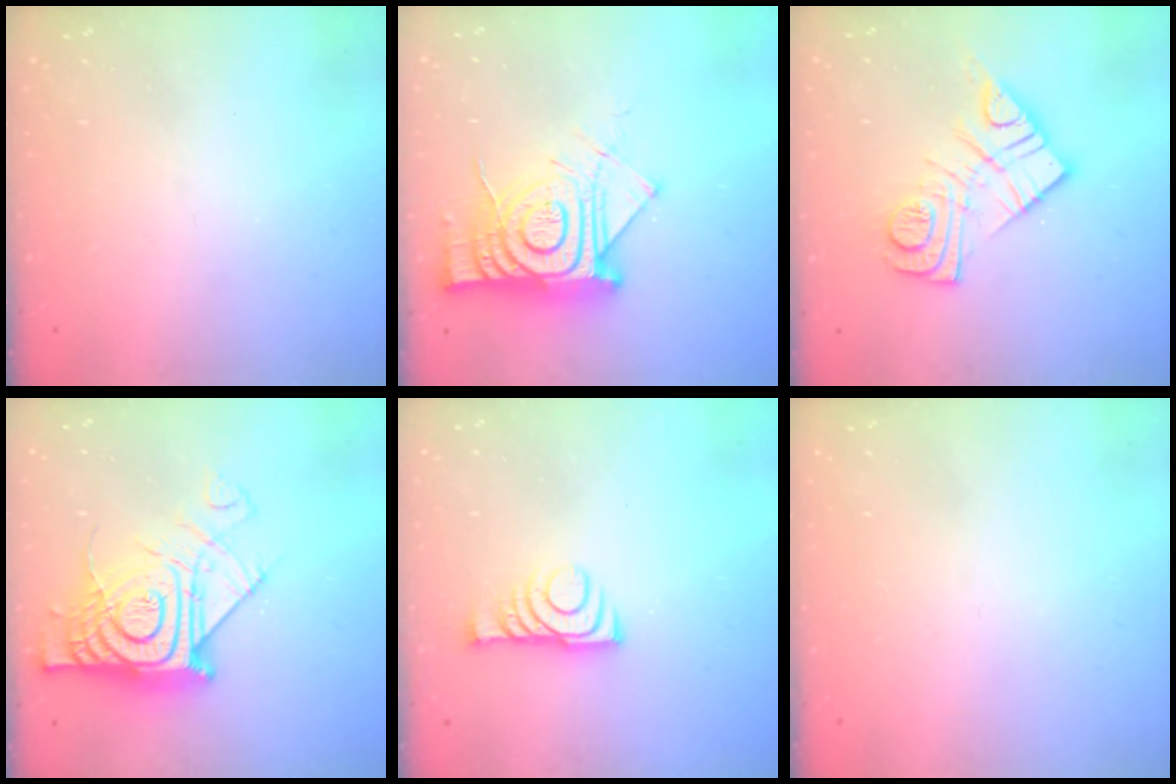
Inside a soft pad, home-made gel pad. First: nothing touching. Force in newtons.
{"total": 16.8, "press": 16.7, "slide": 1.5}
{"total": 13.9, "press": 13.8, "slide": 1.2}
{"total": 15.9, "press": 15.7, "slide": 1.9}
{"total": 8.2, "press": 8.1, "slide": 1.0}
{"total": 1.5, "press": 1.5, "slide": 0.1}